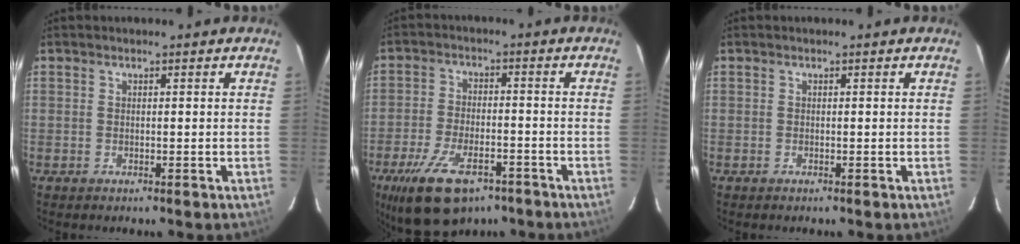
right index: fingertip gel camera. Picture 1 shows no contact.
{"total": 15.1, "force": [-9.5, 7.0, 9.5], "torque": [-0.207, -0.025, -0.160]}
{"total": 0.0}